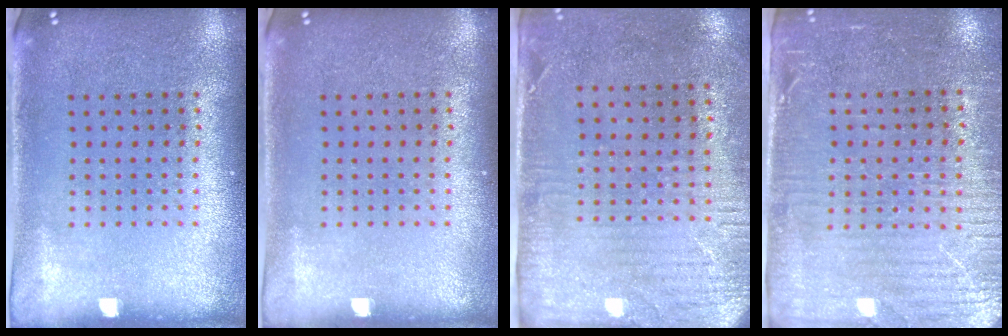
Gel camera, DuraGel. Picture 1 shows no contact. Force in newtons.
{"total": 0.0}
{"total": 2.9, "press": 2.4, "slide": 1.7}
{"total": 3.6, "press": 3.0, "slide": 2.0}